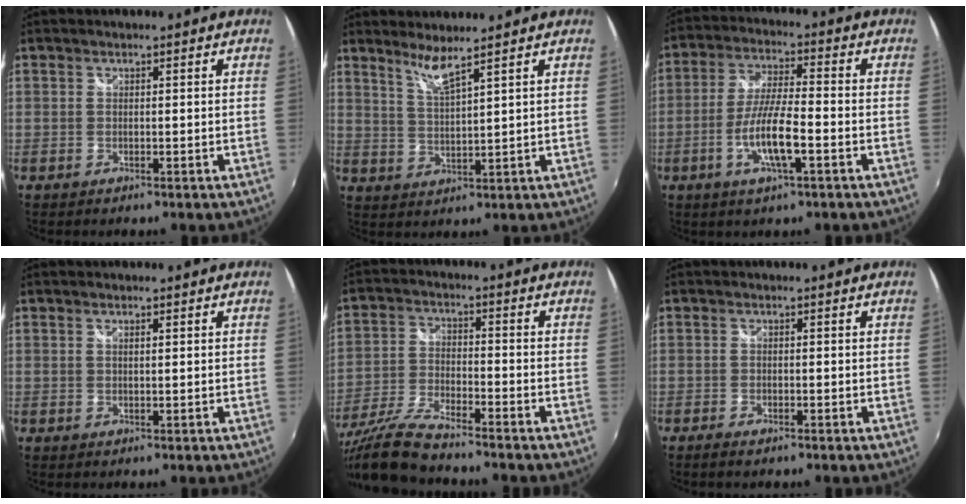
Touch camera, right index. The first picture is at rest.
{"total": 4.5, "force": [3.7, -0.7, 2.4], "torque": [-0.050, -0.006, 0.072]}
{"total": 9.5, "force": [-3.5, 1.6, 8.7], "torque": [-0.174, -0.003, -0.065]}
{"total": 0.9, "force": [0.5, 0.1, 0.7], "torque": [-0.013, 0.002, 0.008]}
{"total": 11.2, "force": [-9.8, 0.5, 5.3], "torque": [-0.117, -0.014, -0.192]}
{"total": 1.6, "force": [-1.3, 0.4, 1.0], "torque": [-0.024, -0.004, -0.025]}